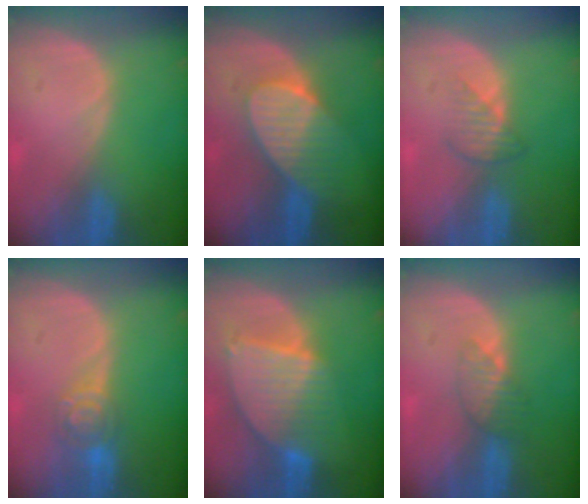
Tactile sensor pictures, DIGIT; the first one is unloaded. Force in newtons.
{"total": 6.9, "press": 6.9, "slide": 0.4}
{"total": 2.5, "press": 2.5, "slide": 0.4}
{"total": 4.5, "press": 4.2, "slide": 1.6}
{"total": 8.5, "press": 7.5, "slide": 4.1}
{"total": 3.6, "press": 3.2, "slide": 1.6}